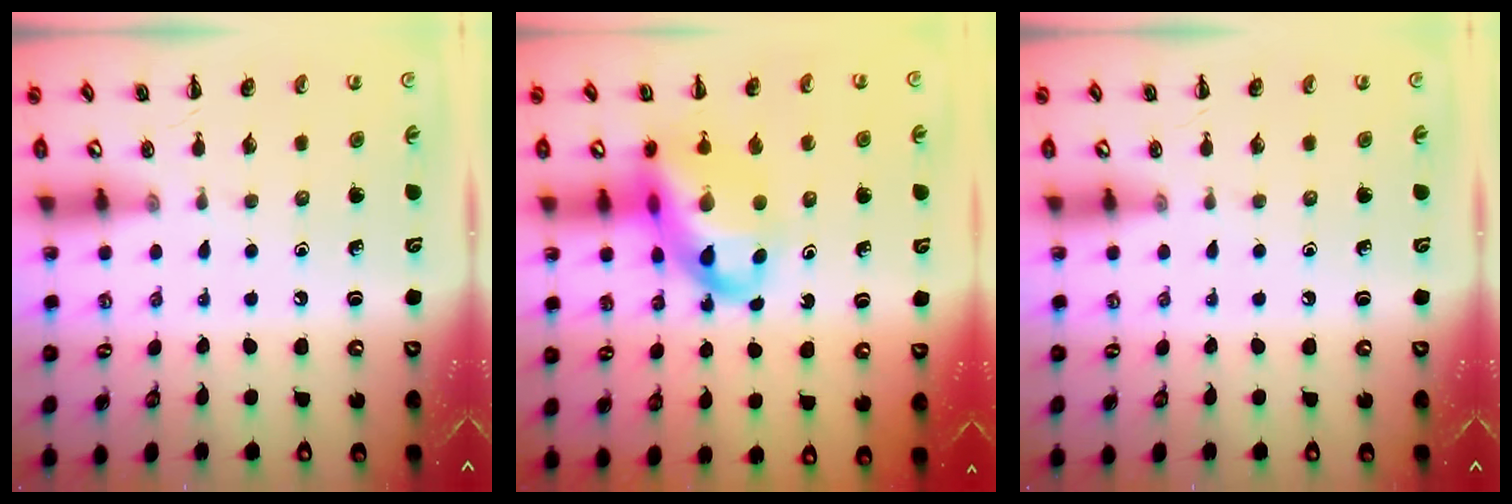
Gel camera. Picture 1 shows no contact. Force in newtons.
{"total": 15.9, "press": 15.4, "slide": 3.9}
{"total": 0.0}